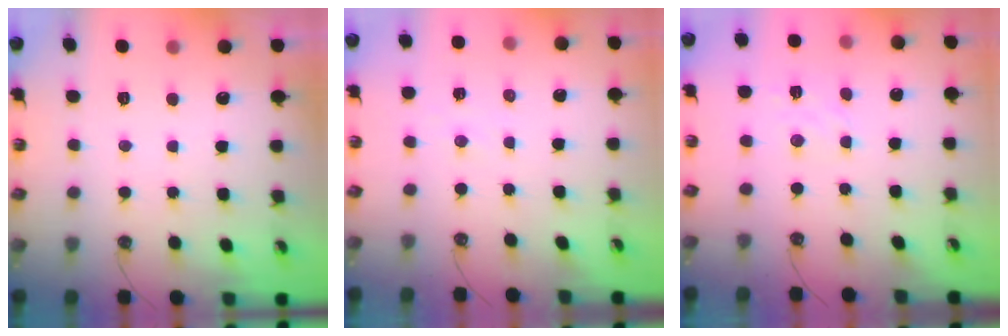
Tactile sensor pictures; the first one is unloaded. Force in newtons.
{"total": 2.6, "press": 2.6, "slide": 0.3}
{"total": 2.8, "press": 2.7, "slide": 0.4}